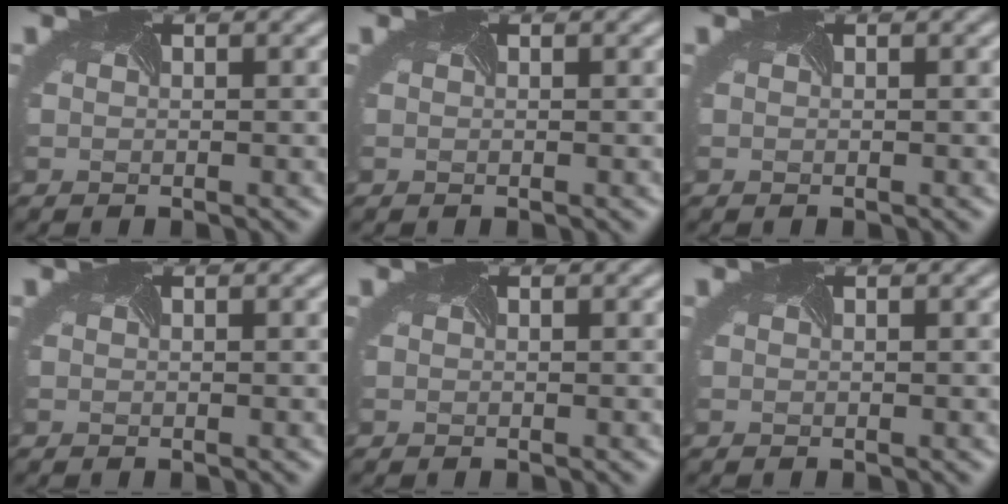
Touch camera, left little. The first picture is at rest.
{"total": 0.0}
{"total": 0.0}
{"total": 0.0}
{"total": 0.0}
{"total": 0.0}